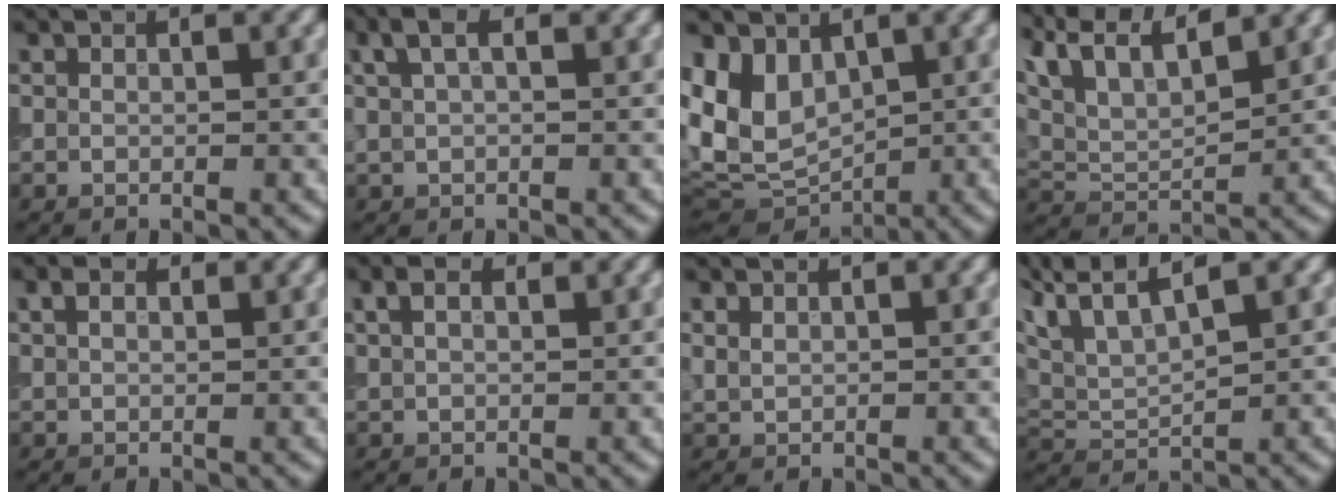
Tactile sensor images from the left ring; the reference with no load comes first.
{"total": 2.5, "force": [1.2, 1.1, 1.8], "torque": [-0.045, 0.007, 0.022]}
{"total": 7.3, "force": [0.8, 5.2, 5.1], "torque": [-0.120, -0.007, 0.013]}
{"total": 9.8, "force": [6.5, 3.9, 6.2], "torque": [-0.129, 0.038, 0.097]}
{"total": 1.5, "force": [0.7, 1.0, 0.9], "torque": [-0.022, 0.006, 0.010]}
{"total": 1.8, "force": [0.8, 1.1, 1.2], "torque": [-0.028, 0.006, 0.014]}
{"total": 0.7, "force": [0.4, 0.5, 0.4], "torque": [-0.012, 0.000, 0.011]}
{"total": 5.9, "force": [4.1, 1.6, 3.9], "torque": [-0.096, 0.018, 0.073]}